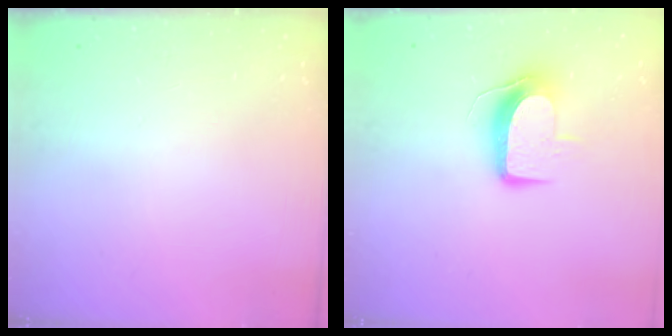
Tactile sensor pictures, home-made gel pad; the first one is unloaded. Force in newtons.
{"total": 9.3, "press": 9.2, "slide": 0.9}